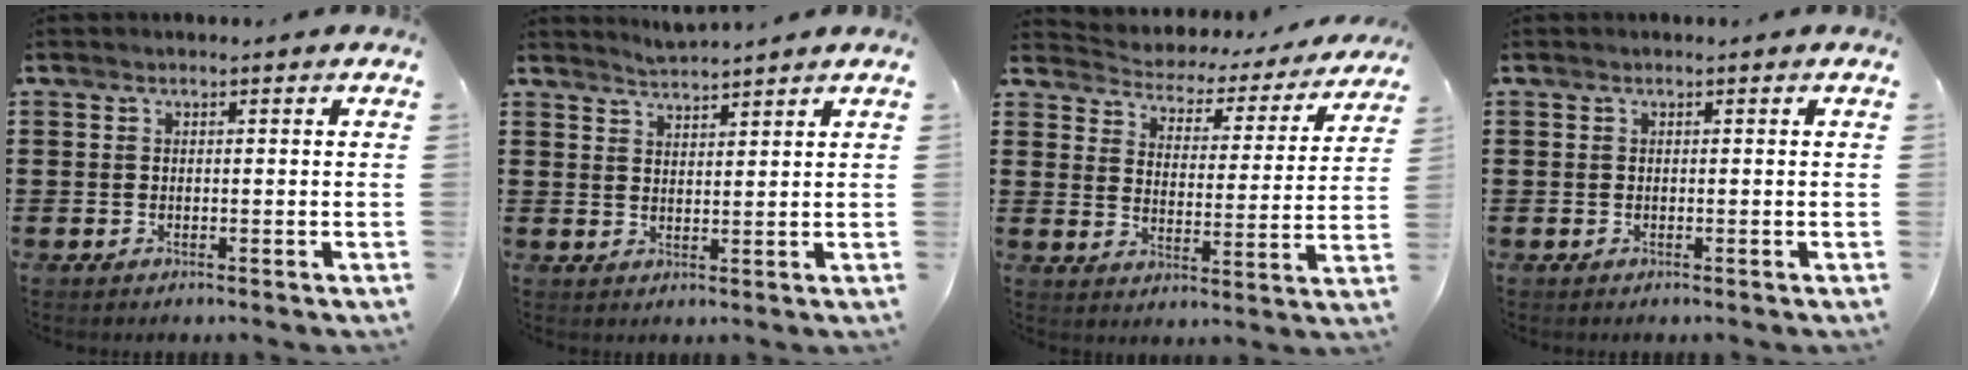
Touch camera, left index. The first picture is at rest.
{"total": 2.7, "force": [2.7, -0.5, -0.1], "torque": [-0.005, -0.008, 0.051]}
{"total": 3.3, "force": [3.2, 0.8, 0.0], "torque": [-0.025, -0.029, 0.046]}
{"total": 0.0}